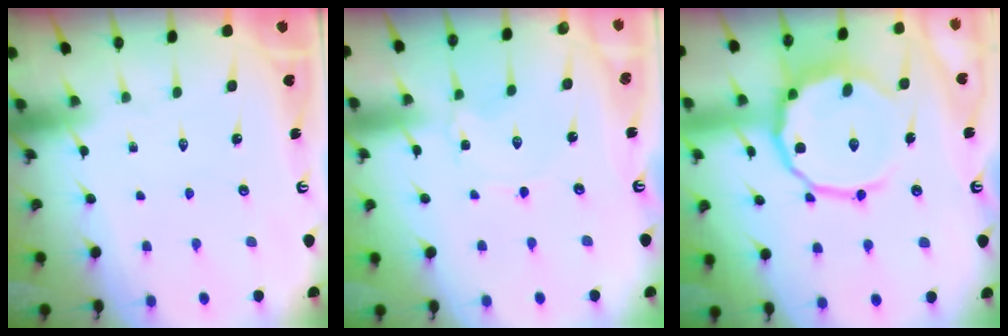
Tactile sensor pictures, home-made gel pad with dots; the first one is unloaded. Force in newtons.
{"total": 0.6, "press": 0.6, "slide": 0.1}
{"total": 13.5, "press": 13.3, "slide": 2.5}